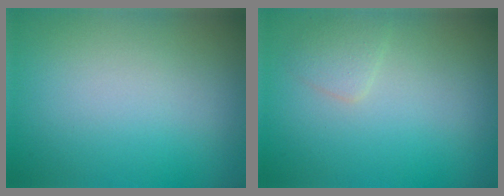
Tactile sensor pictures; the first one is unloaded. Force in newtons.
{"total": 1.3, "press": 1.3, "slide": 0.1}